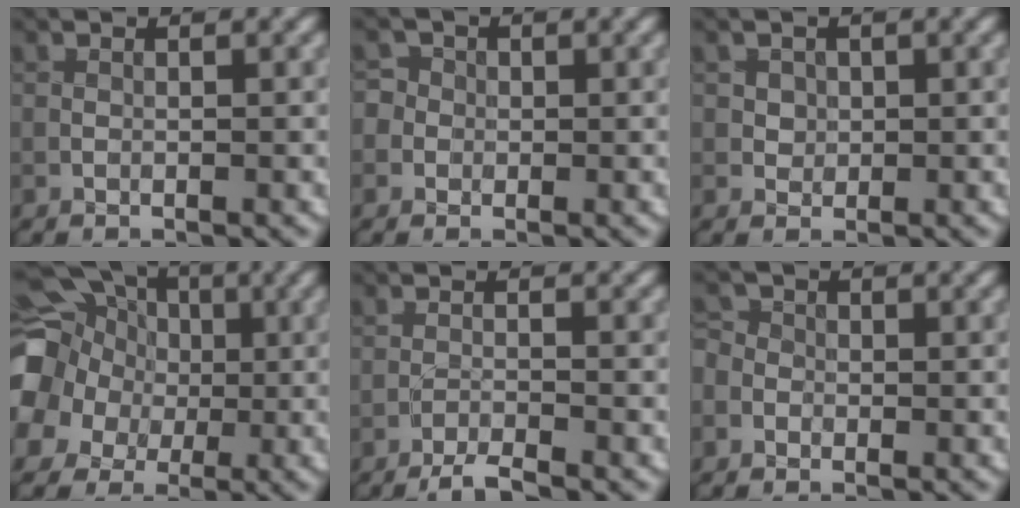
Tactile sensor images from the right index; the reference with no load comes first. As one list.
[{"total": 4.2, "force": [-0.7, 4.0, 1.1], "torque": [0.003, 0.023, -0.050]}, {"total": 1.3, "force": [0.2, 1.3, 0.3], "torque": [0.005, 0.000, 0.009]}, {"total": 18.3, "force": [0.4, 17.2, 6.3], "torque": [-0.181, -0.003, -0.033]}, {"total": 2.6, "force": [-2.3, 0.2, 1.3], "torque": [-0.026, 0.003, -0.047]}, {"total": 2.3, "force": [-1.1, 2.0, 0.6], "torque": [0.003, 0.011, -0.029]}]